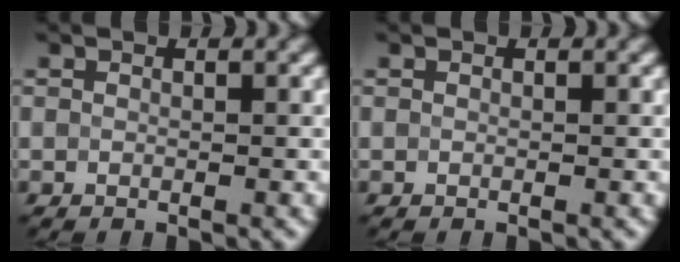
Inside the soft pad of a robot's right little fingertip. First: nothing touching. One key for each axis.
{"total": 0.0}